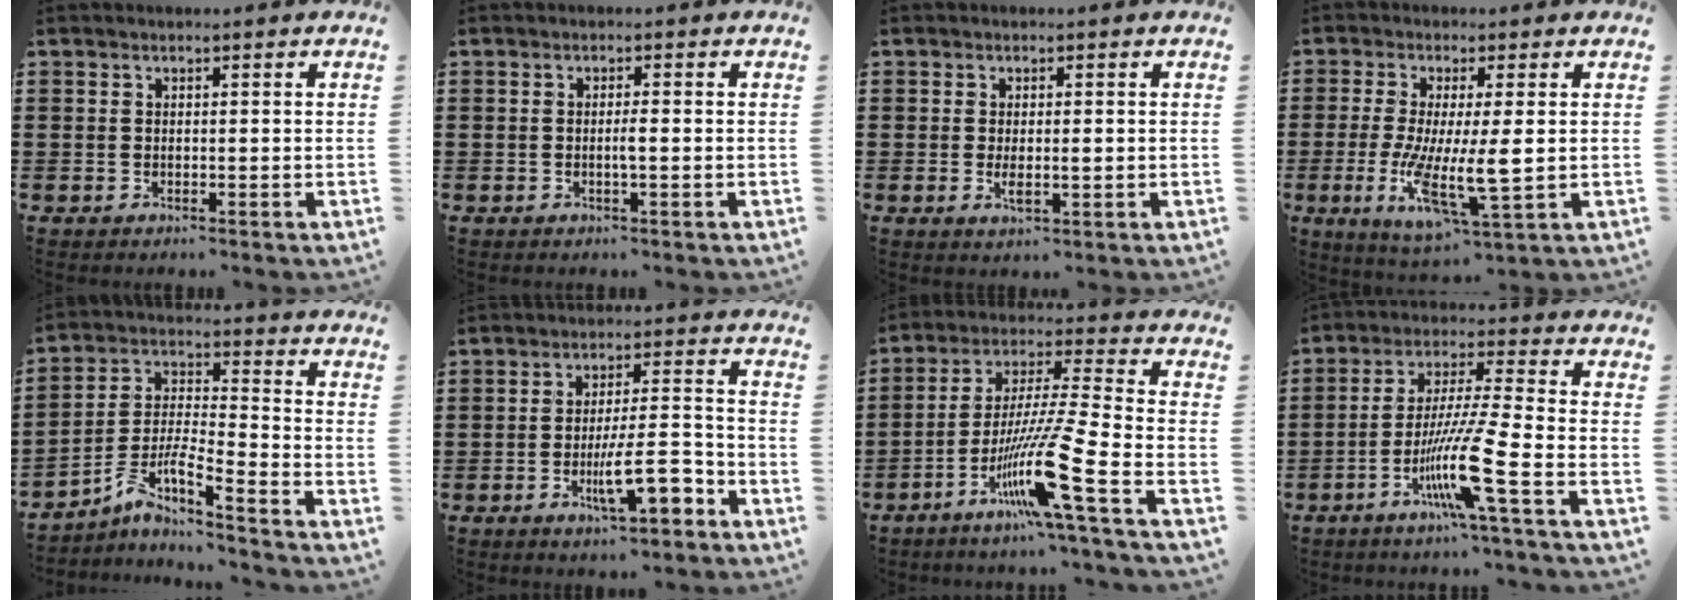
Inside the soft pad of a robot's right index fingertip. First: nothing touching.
{"total": 1.4, "force": [-0.3, 0.0, 1.3], "torque": [-0.027, -0.002, -0.007]}
{"total": 2.3, "force": [-0.2, 0.7, 2.2], "torque": [-0.041, -0.002, -0.003]}
{"total": 8.9, "force": [-1.0, 2.0, 8.6], "torque": [-0.180, -0.019, -0.016]}
{"total": 6.5, "force": [-5.6, 0.1, 3.4], "torque": [-0.090, -0.023, -0.119]}
{"total": 10.3, "force": [-4.2, 2.8, 8.9], "torque": [-0.161, 0.001, -0.071]}
{"total": 14.7, "force": [-7.5, 0.3, 12.7], "torque": [-0.252, -0.009, -0.140]}
{"total": 11.8, "force": [-5.2, 0.1, 10.6], "torque": [-0.223, -0.013, -0.105]}